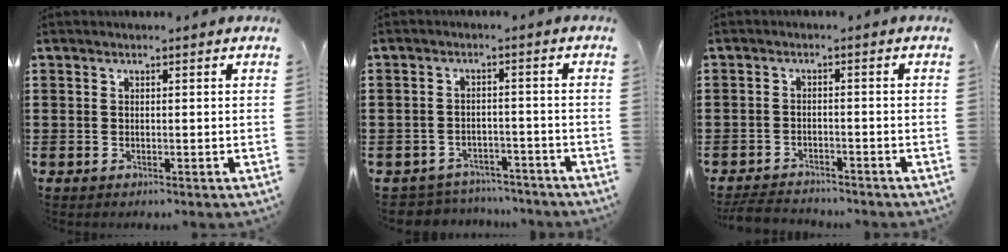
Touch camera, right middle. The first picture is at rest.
{"total": 3.5, "force": [-3.4, 0.5, -0.3], "torque": [-0.004, -0.002, -0.074]}
{"total": 2.9, "force": [-2.9, 0.4, 0.2], "torque": [-0.009, -0.001, -0.061]}